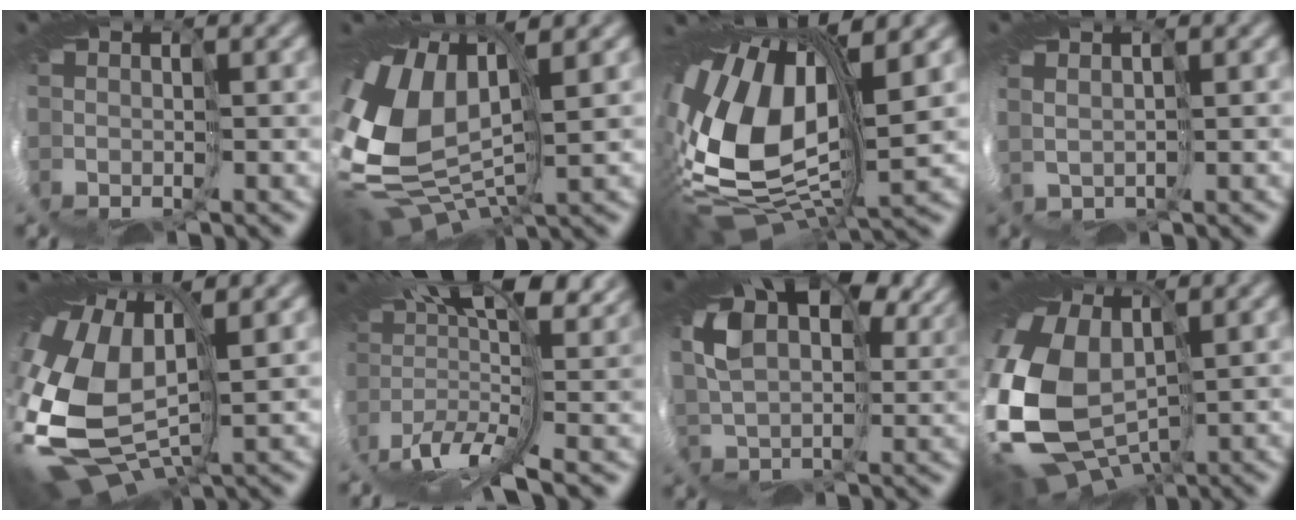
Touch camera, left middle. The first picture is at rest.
{"total": 10.2, "force": [1.3, 6.4, 7.8], "torque": [-0.211, 0.001, 0.015]}
{"total": 13.1, "force": [2.4, 7.1, 10.7], "torque": [-0.260, 0.030, 0.021]}
{"total": 1.1, "force": [1.1, -0.3, -0.1], "torque": [-0.003, 0.020, 0.017]}
{"total": 13.5, "force": [-1.2, 8.6, 10.3], "torque": [-0.257, -0.032, -0.001]}
{"total": 10.0, "force": [1.1, 3.6, 9.3], "torque": [-0.192, -0.005, 0.020]}
{"total": 11.2, "force": [5.9, 6.0, 7.4], "torque": [-0.155, 0.027, 0.107]}
{"total": 10.9, "force": [-1.1, 7.9, 7.4], "torque": [-0.227, -0.014, -0.016]}